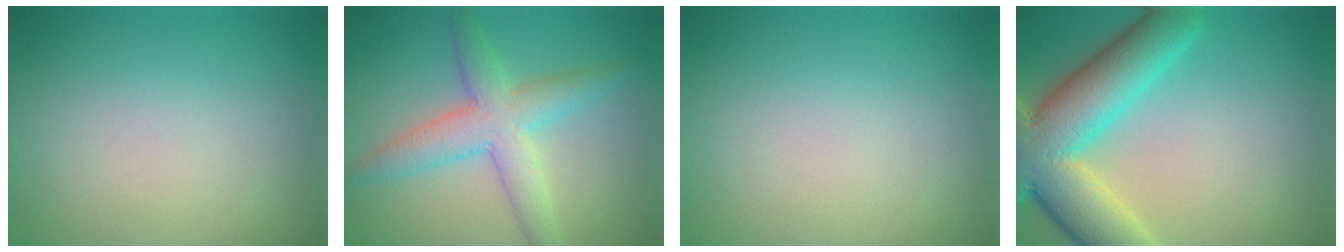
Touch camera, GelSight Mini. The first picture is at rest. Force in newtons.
{"total": 4.9, "press": 4.9, "slide": 0.1}
{"total": 0.0}
{"total": 11.3, "press": 11.3, "slide": 0.6}